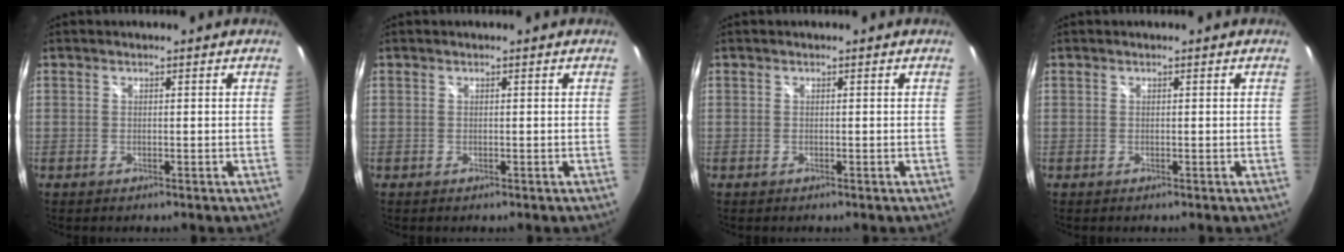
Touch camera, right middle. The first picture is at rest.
{"total": 0.0}
{"total": 0.0}
{"total": 0.0}